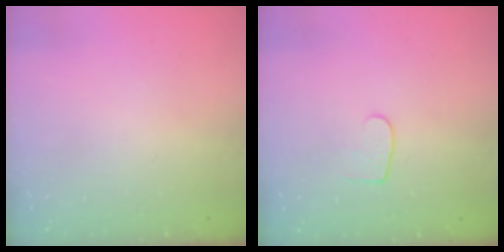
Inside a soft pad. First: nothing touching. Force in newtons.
{"total": 4.3, "press": 4.3, "slide": 0.5}